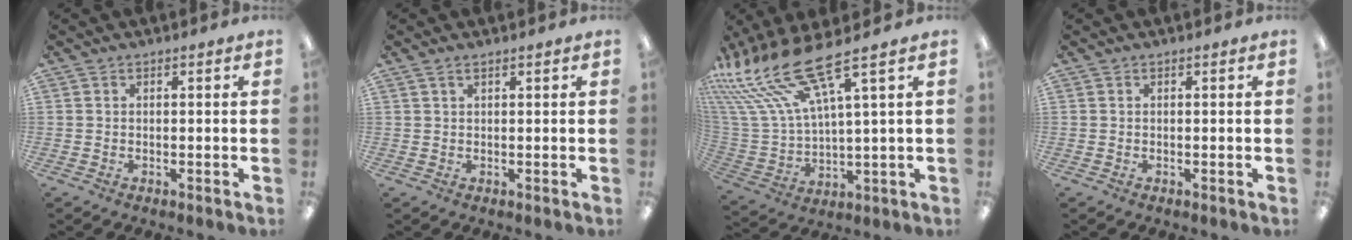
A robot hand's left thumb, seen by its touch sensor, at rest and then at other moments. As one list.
[{"total": 1.4, "force": [0.9, 0.6, 0.9], "torque": [-0.020, 0.001, 0.016]}, {"total": 18.7, "force": [13.0, 4.7, 12.6], "torque": [-0.290, -0.085, 0.224]}, {"total": 0.0}]